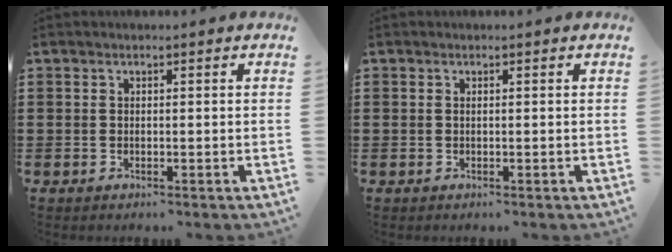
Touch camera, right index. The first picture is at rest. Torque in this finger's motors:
{"motor_torque": [-0.37, 0.68, 0.01, -0.01]}